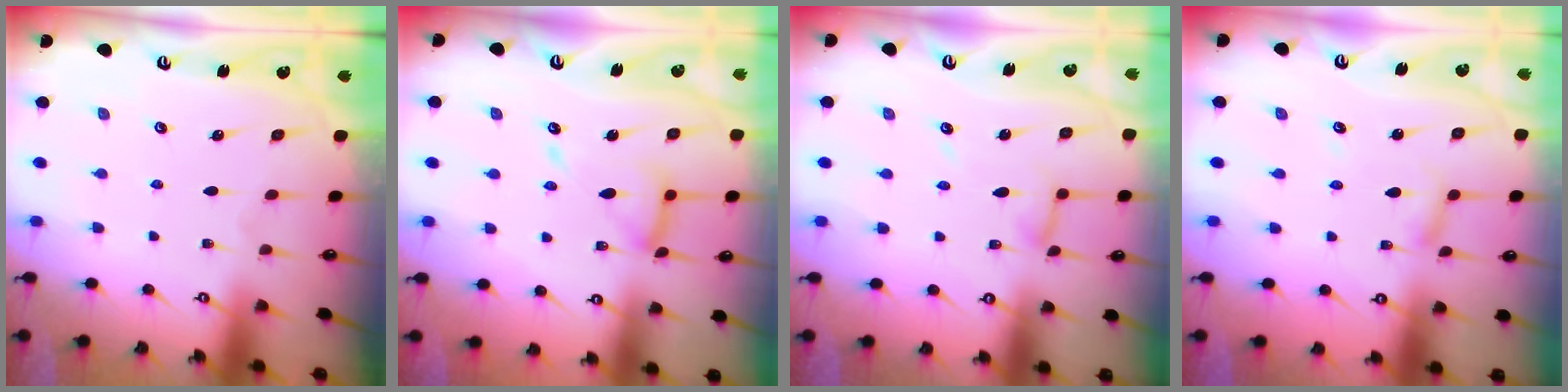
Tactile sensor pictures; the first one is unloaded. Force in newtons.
{"total": 12.9, "press": 12.9, "slide": 1.2}
{"total": 6.1, "press": 6.1, "slide": 0.3}
{"total": 2.7, "press": 2.7, "slide": 0.2}